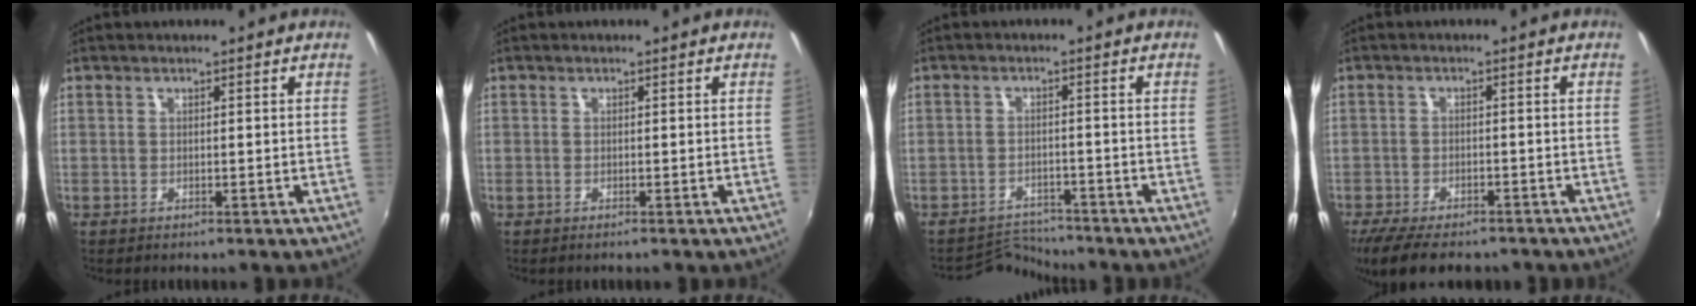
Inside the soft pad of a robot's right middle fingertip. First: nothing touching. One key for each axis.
{"total": 0.6, "fx": -0.5, "fy": -0.1, "fz": 0.4, "tx": -0.007, "ty": -0.003, "tz": -0.011}
{"total": 4.4, "fx": -4.2, "fy": 0.0, "fz": -1.0, "tx": 0.002, "ty": 0.009, "tz": -0.075}
{"total": 11.9, "fx": -9.5, "fy": 3.8, "fz": 6.0, "tx": -0.133, "ty": -0.034, "tz": -0.154}